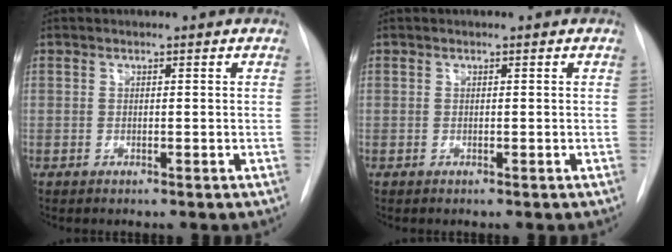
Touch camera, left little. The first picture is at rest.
{"total": 0.0}